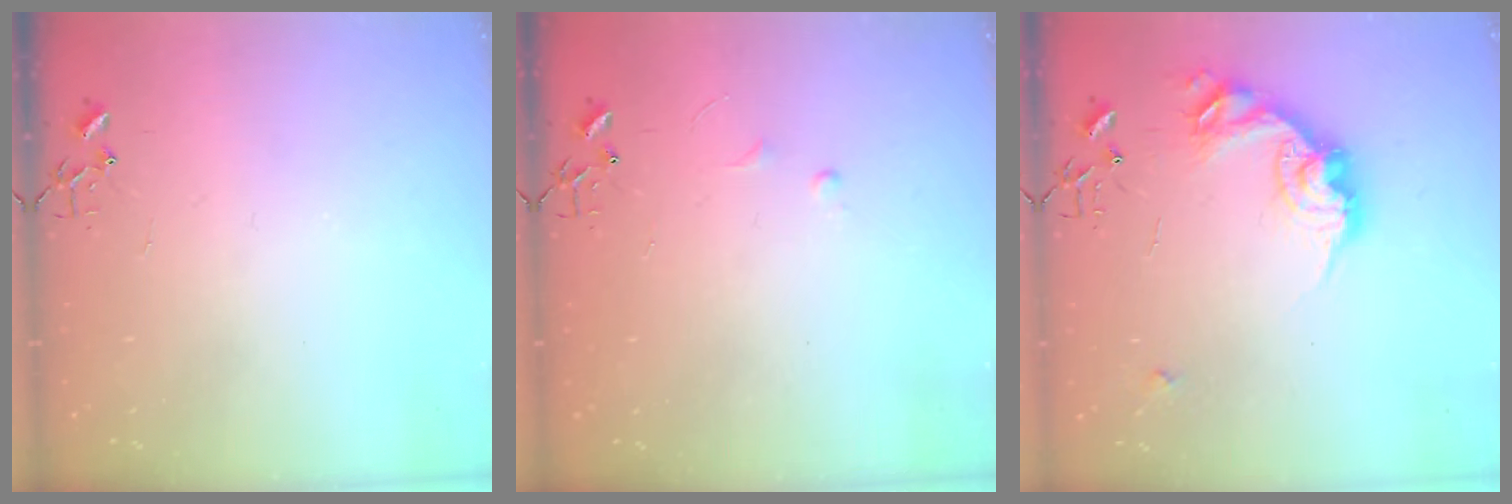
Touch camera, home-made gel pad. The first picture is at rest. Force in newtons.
{"total": 3.4, "press": 3.4, "slide": 0.5}
{"total": 16.0, "press": 16.0, "slide": 0.3}